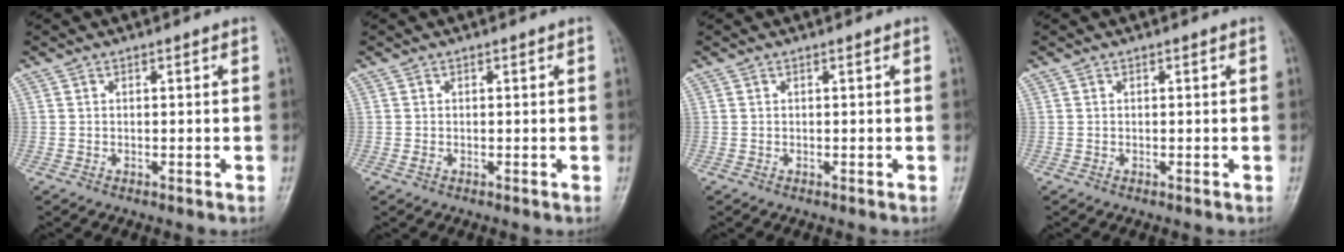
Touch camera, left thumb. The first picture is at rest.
{"total": 0.7, "force": [-0.2, 0.5, 0.5], "torque": [-0.010, -0.002, -0.005]}
{"total": 0.0}
{"total": 0.0}